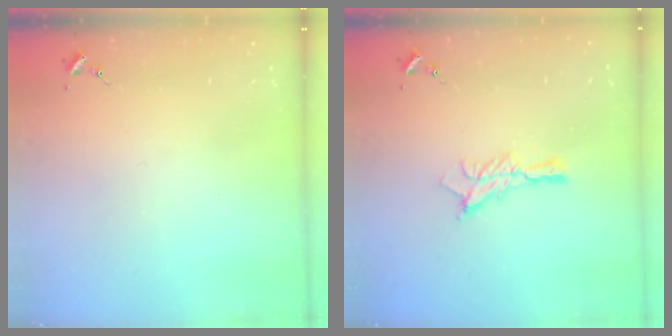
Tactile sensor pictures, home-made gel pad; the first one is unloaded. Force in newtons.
{"total": 9.5, "press": 9.5, "slide": 0.4}